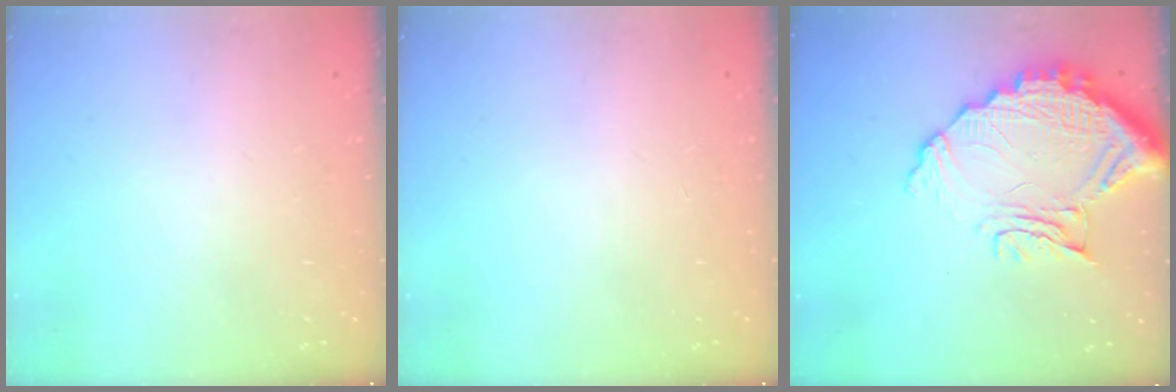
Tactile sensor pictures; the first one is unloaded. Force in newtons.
{"total": 0.0}
{"total": 15.7, "press": 15.6, "slide": 1.3}